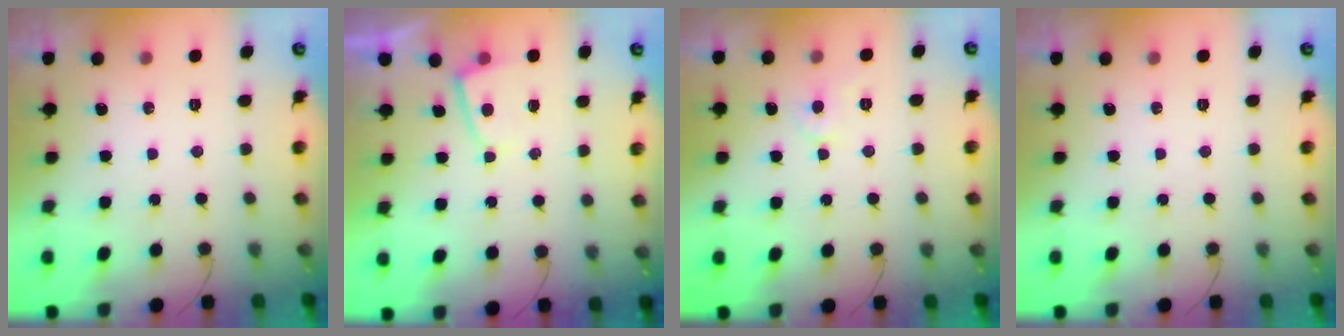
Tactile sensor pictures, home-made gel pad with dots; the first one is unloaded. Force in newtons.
{"total": 3.2, "press": 3.2, "slide": 0.3}
{"total": 3.8, "press": 3.7, "slide": 0.3}
{"total": 0.0}